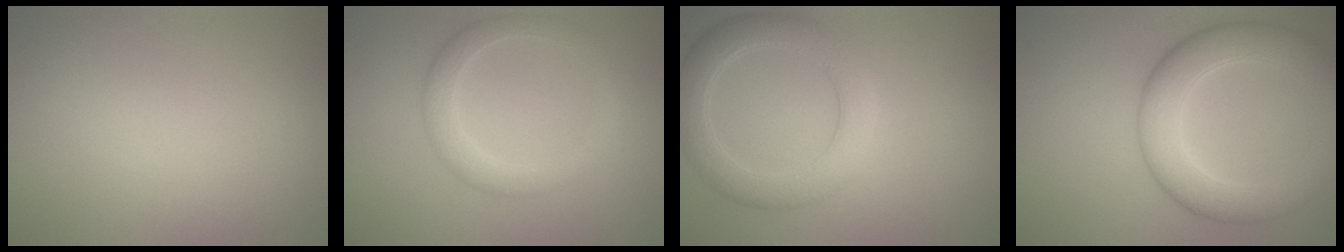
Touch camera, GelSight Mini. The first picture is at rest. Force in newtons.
{"total": 3.0, "press": 3.0, "slide": 0.1}
{"total": 4.4, "press": 4.4, "slide": 0.2}
{"total": 6.6, "press": 6.6, "slide": 0.2}